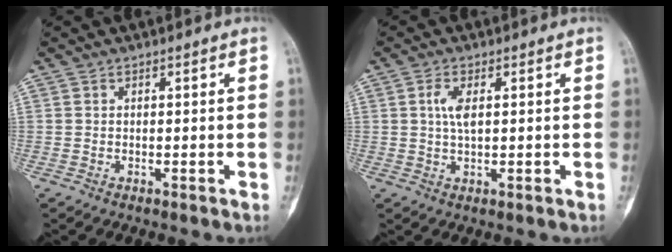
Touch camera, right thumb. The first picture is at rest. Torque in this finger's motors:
{"motor_torque": [0.45, 0.48, 0.35, -0.36, 0.13]}